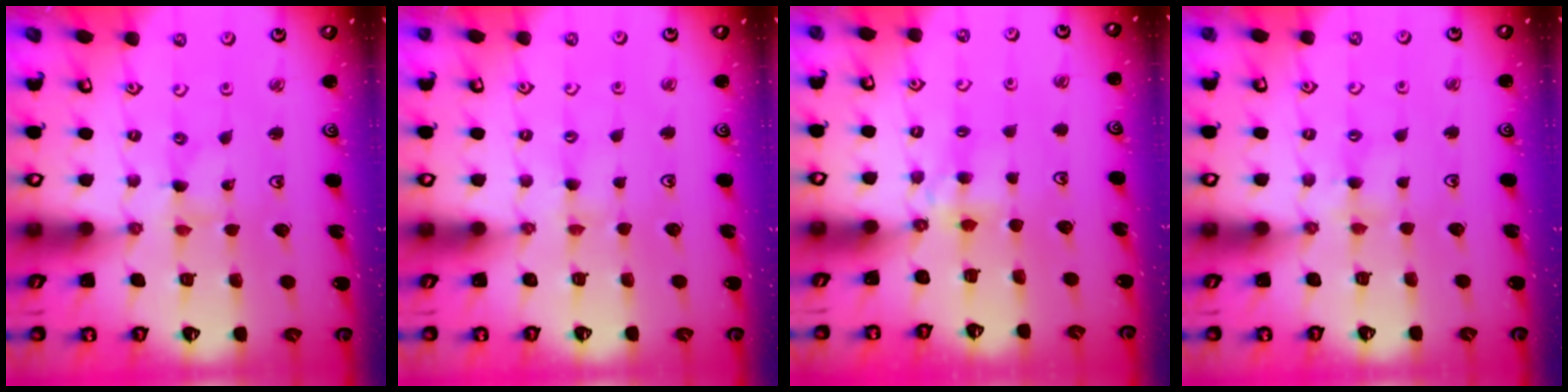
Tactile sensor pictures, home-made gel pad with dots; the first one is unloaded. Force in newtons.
{"total": 2.1, "press": 2.0, "slide": 0.3}
{"total": 4.5, "press": 4.5, "slide": 0.5}
{"total": 2.6, "press": 2.6, "slide": 0.5}